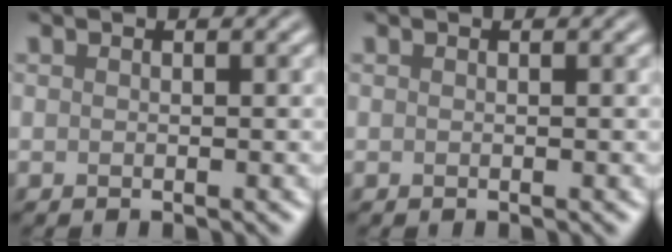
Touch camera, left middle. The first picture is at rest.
{"total": 0.0}